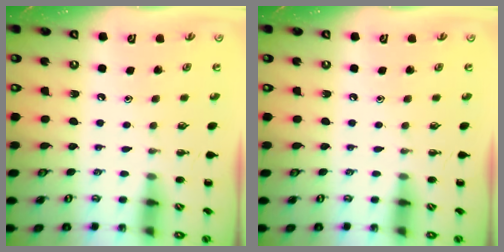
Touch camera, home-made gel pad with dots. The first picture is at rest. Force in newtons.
{"total": 0.0}